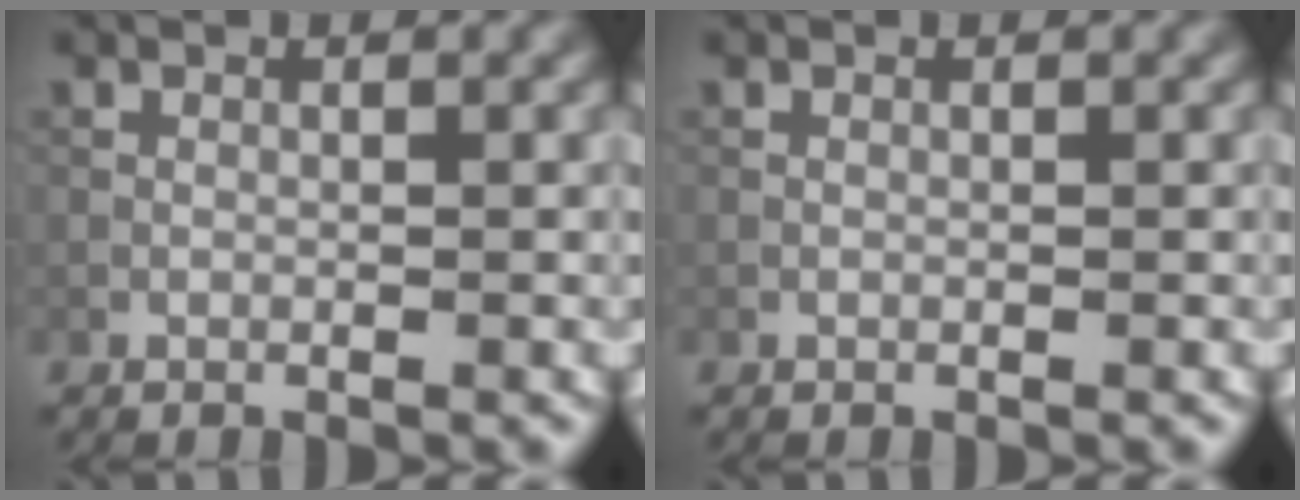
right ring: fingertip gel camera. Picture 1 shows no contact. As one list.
[{"total": 0.0}]